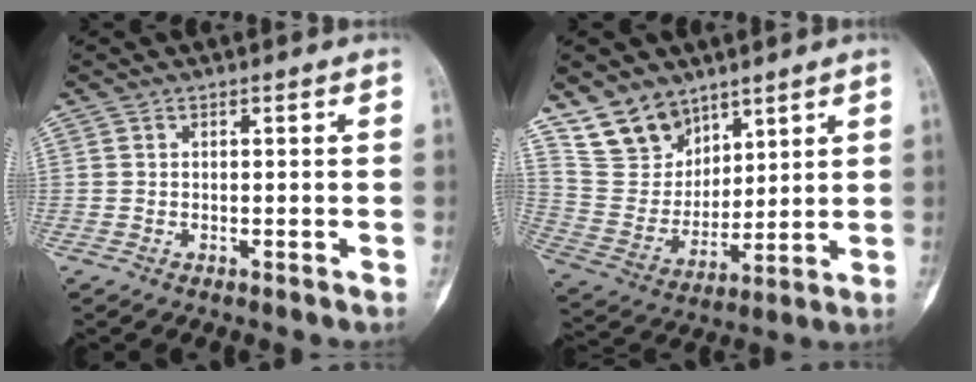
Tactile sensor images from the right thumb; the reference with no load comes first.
{"total": 12.2, "force": [8.9, 7.6, 3.3], "torque": [-0.032, -0.058, 0.190]}